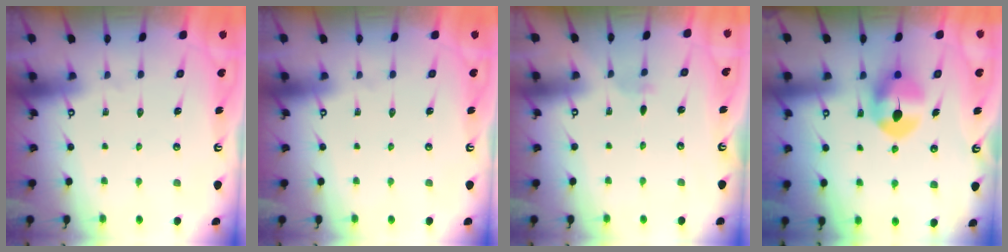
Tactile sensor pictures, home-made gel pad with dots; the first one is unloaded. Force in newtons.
{"total": 0.0}
{"total": 1.4, "press": 1.4, "slide": 0.3}
{"total": 8.8, "press": 8.7, "slide": 1.6}